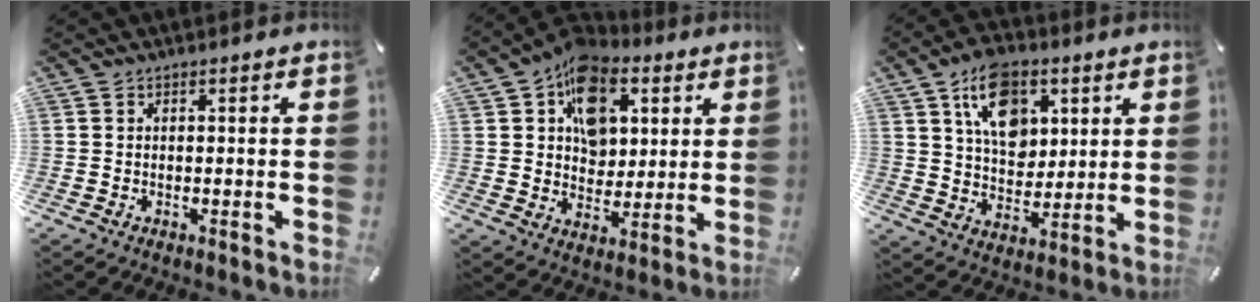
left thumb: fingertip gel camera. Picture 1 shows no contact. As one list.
[{"total": 13.1, "force": [5.4, 10.2, 6.3], "torque": [-0.106, -0.028, 0.101]}, {"total": 13.4, "force": [6.1, 9.1, 7.6], "torque": [-0.122, -0.013, 0.113]}]